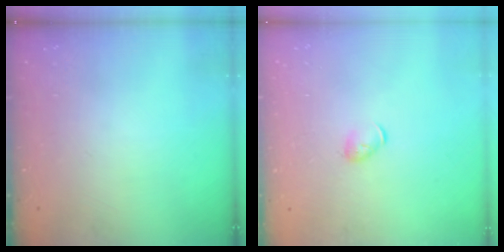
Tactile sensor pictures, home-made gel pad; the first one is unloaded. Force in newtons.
{"total": 4.5, "press": 4.4, "slide": 1.0}